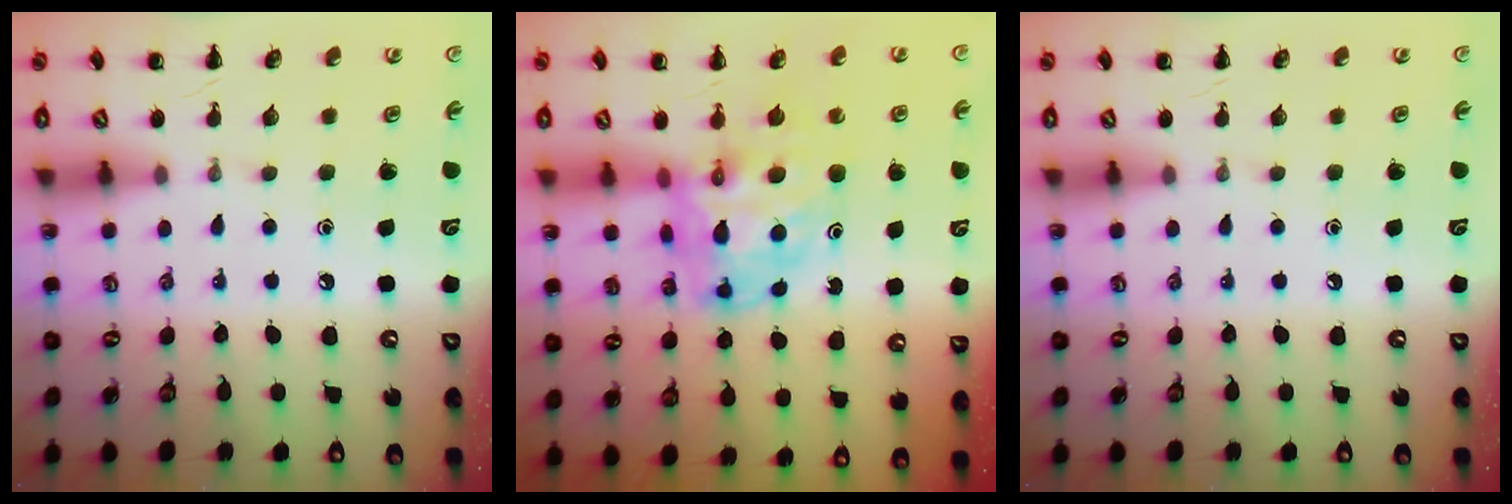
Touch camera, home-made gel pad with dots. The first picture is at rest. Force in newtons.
{"total": 9.6, "press": 9.2, "slide": 2.8}
{"total": 0.0}